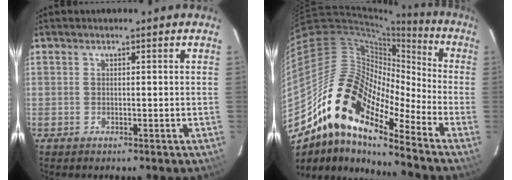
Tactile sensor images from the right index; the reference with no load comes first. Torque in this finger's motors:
{"motor_torque": [0.55, -0.74, 1.03, 0.21]}